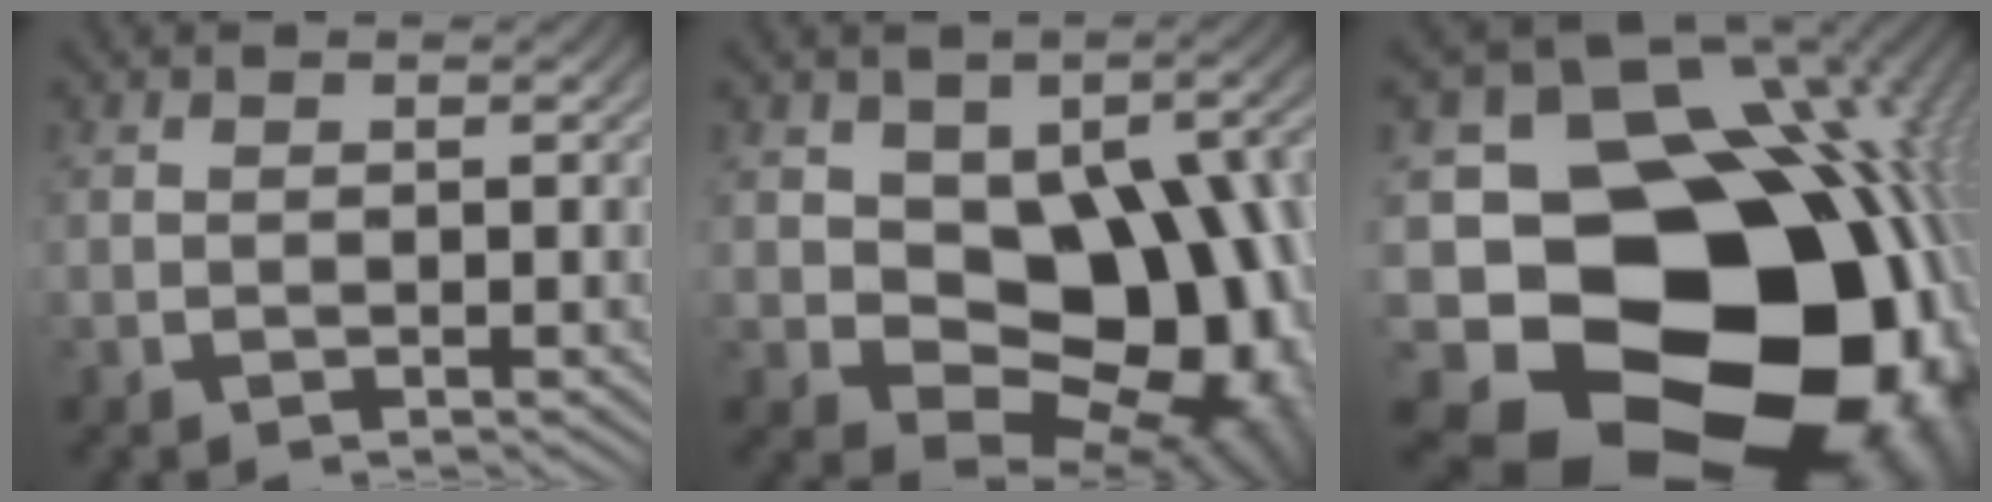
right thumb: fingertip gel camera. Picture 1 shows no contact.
{"total": 14.3, "force": [-2.5, 9.2, 10.6], "torque": [-0.191, -0.055, -0.015]}
{"total": 33.1, "force": [-8.2, 22.7, 22.6], "torque": [-0.401, -0.114, -0.089]}